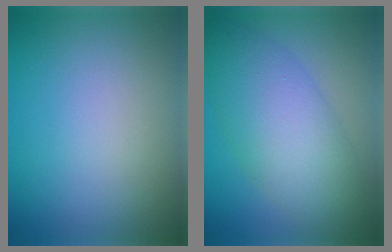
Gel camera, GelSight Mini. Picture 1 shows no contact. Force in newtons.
{"total": 7.5, "press": 7.5, "slide": 0.2}